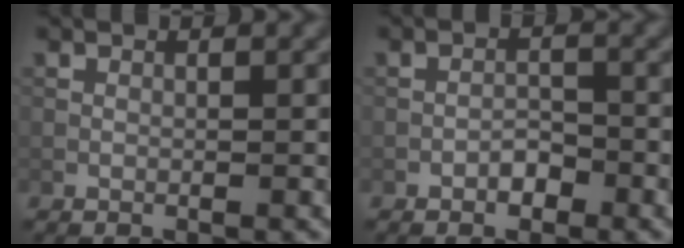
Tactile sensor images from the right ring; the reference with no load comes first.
{"total": 1.6, "force": [-1.0, 0.8, 0.9], "torque": [-0.011, 0.005, -0.020]}